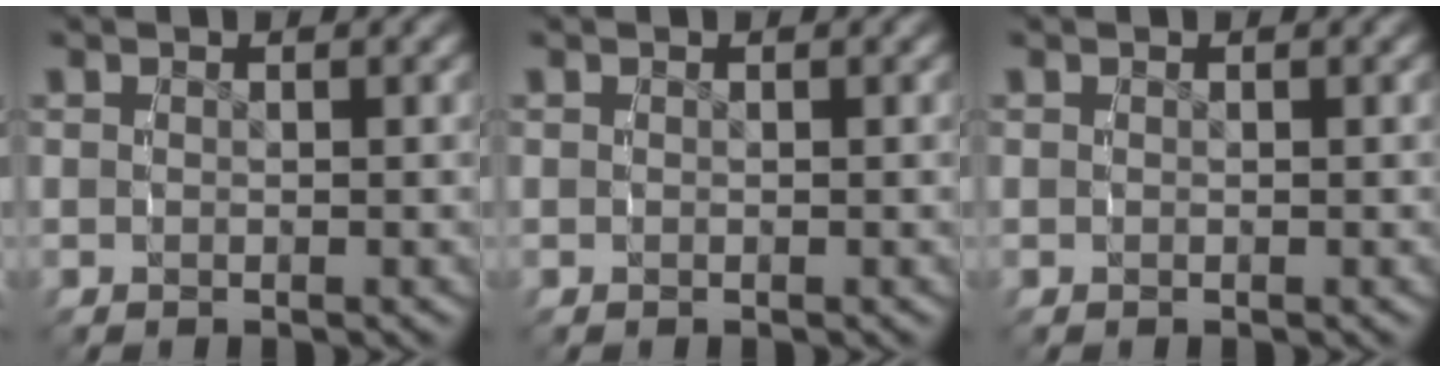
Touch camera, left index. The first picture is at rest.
{"total": 0.0}
{"total": 0.0}